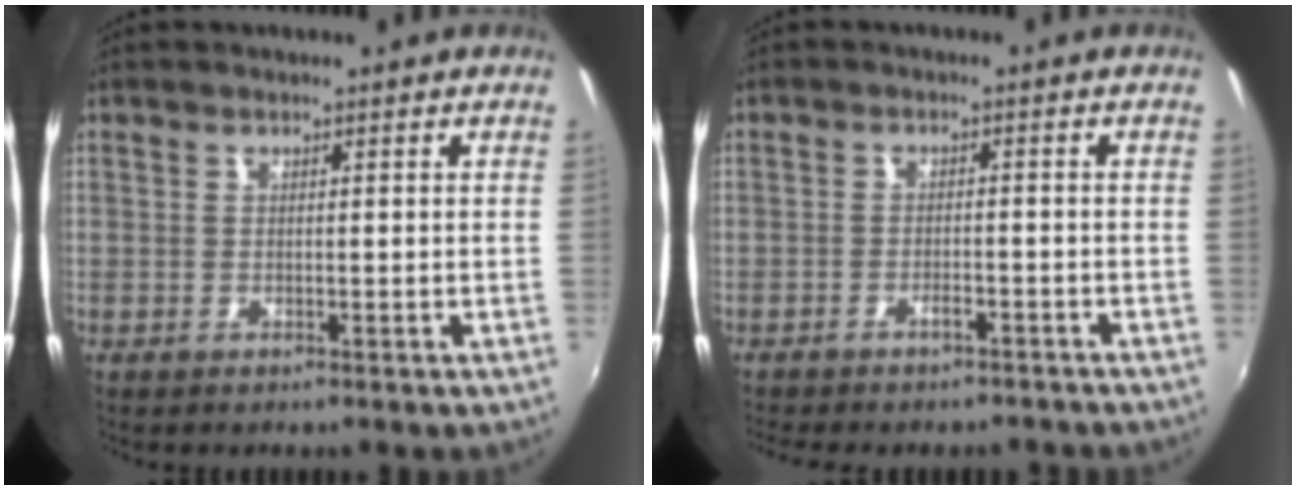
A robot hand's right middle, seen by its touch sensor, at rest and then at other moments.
{"total": 5.9, "force": [-5.1, 1.8, 2.3], "torque": [-0.055, -0.009, -0.070]}